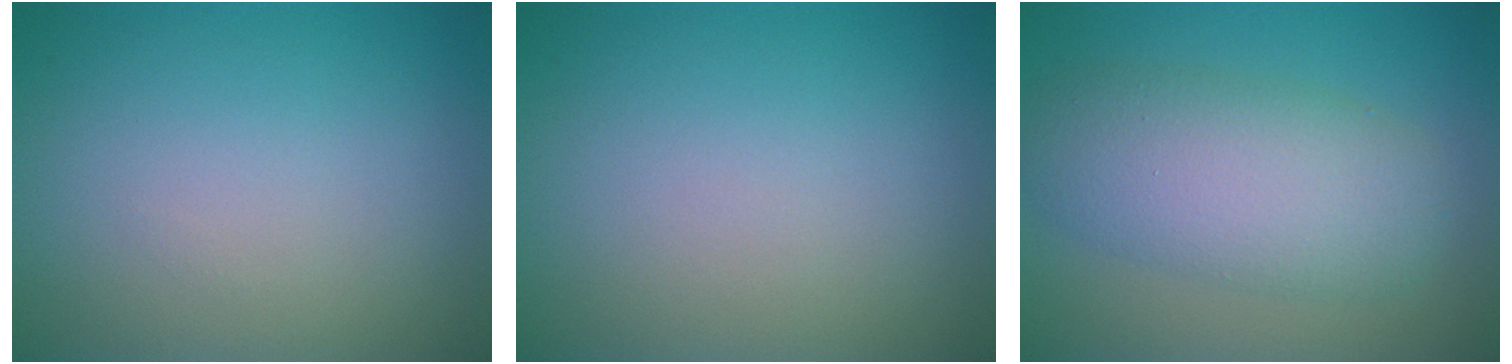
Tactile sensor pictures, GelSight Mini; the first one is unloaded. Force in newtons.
{"total": 0.0}
{"total": 6.6, "press": 6.6, "slide": 0.1}